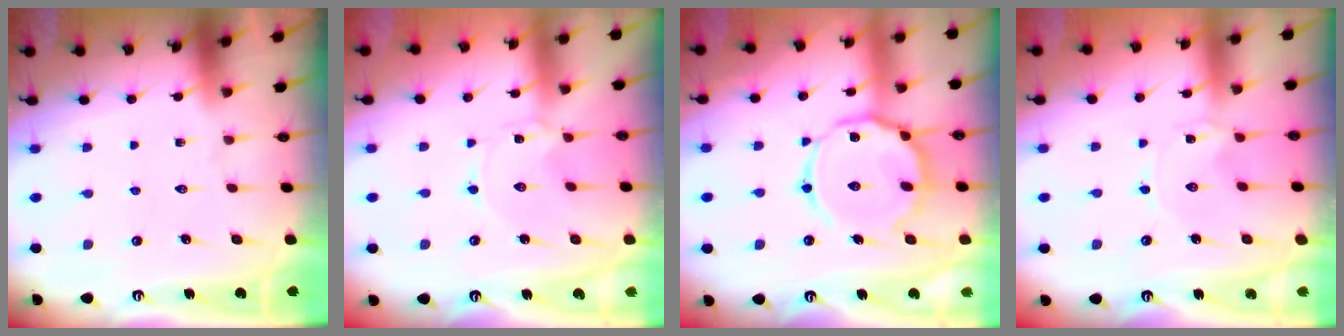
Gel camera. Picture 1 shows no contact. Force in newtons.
{"total": 0.0}
{"total": 14.9, "press": 14.9, "slide": 1.3}
{"total": 0.0}